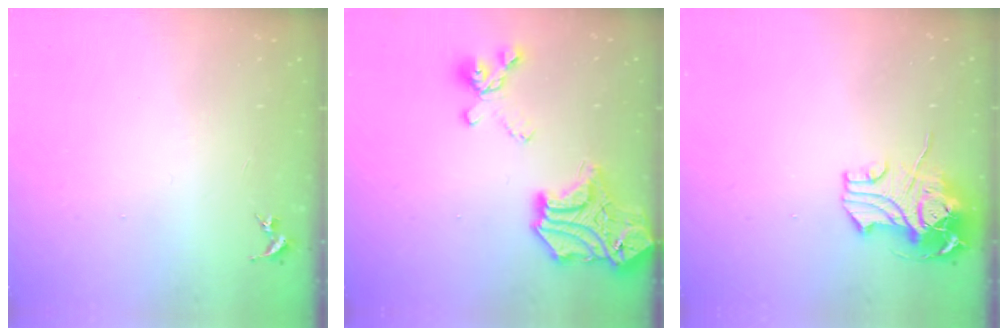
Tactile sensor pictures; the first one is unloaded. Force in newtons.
{"total": 21.4, "press": 21.4, "slide": 1.4}
{"total": 11.8, "press": 11.7, "slide": 2.1}